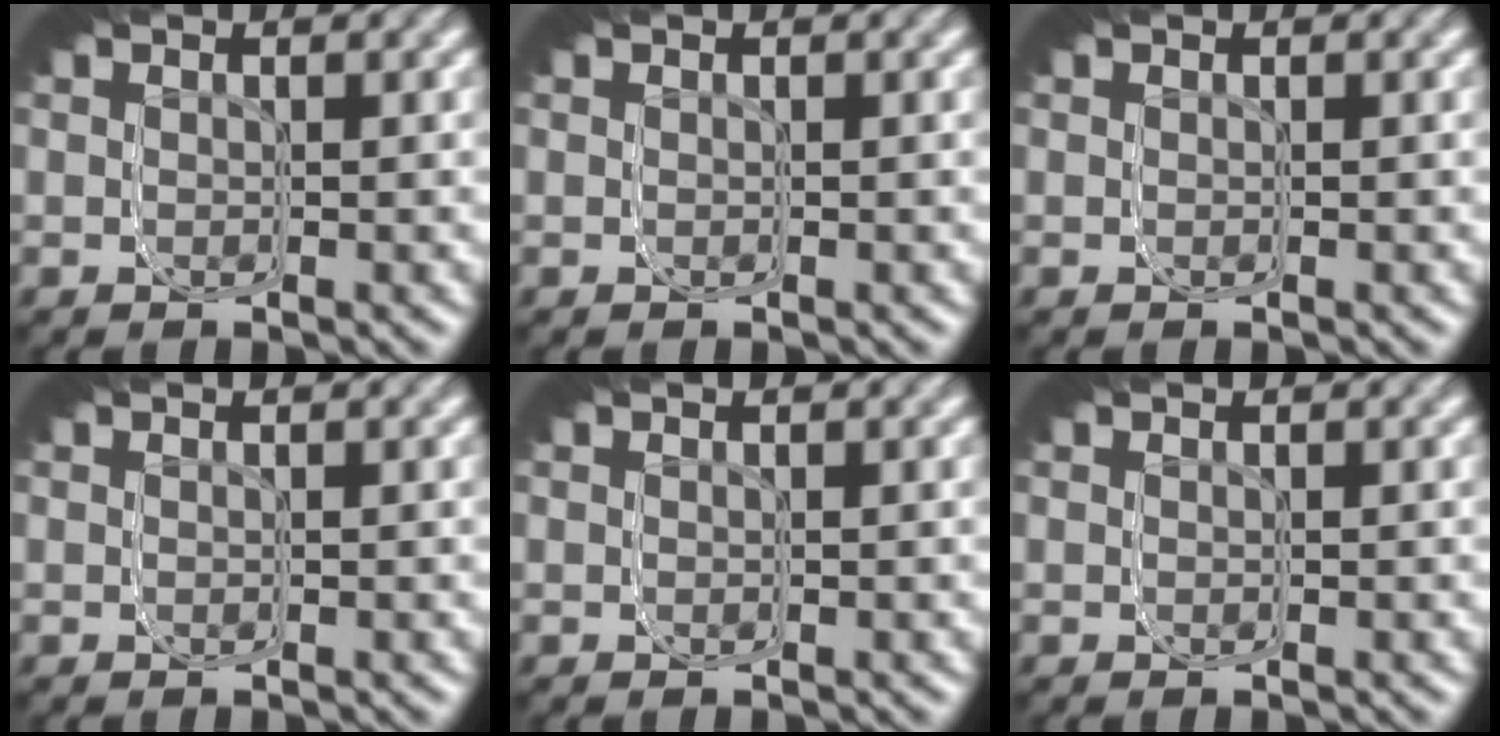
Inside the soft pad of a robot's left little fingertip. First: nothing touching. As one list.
[{"total": 0.0}, {"total": 0.0}, {"total": 0.0}, {"total": 0.0}, {"total": 0.0}]